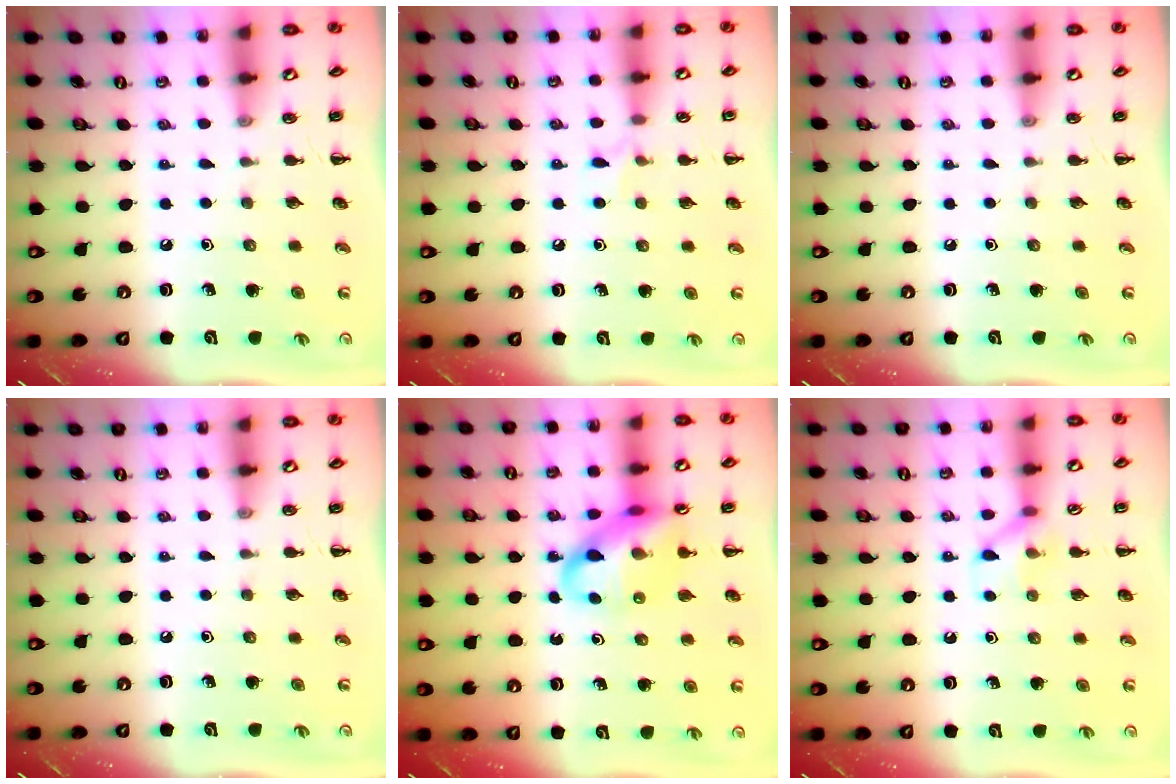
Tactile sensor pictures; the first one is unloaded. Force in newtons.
{"total": 4.5, "press": 4.3, "slide": 1.4}
{"total": 0.0}
{"total": 0.0}
{"total": 14.3, "press": 13.8, "slide": 3.7}
{"total": 7.2, "press": 7.2, "slide": 0.7}